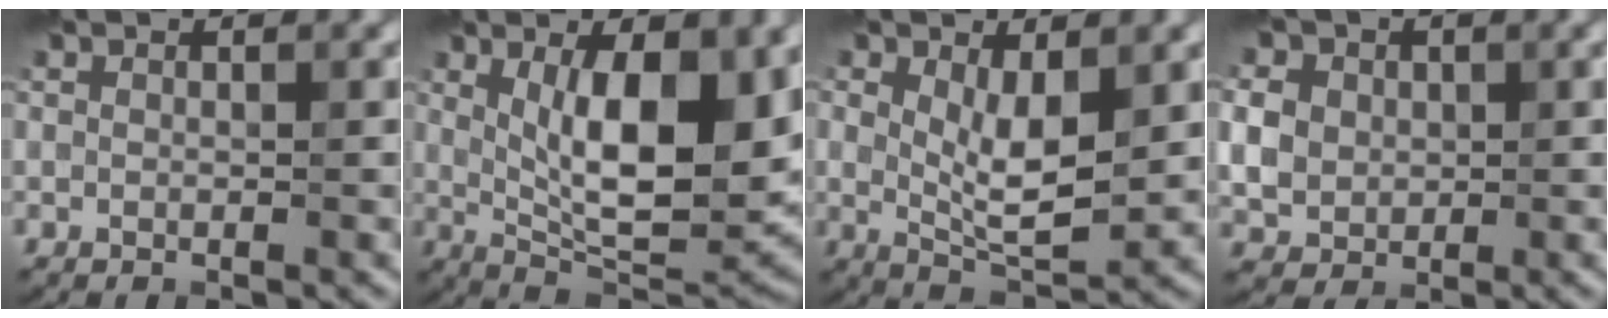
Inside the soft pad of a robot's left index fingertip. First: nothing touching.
{"total": 10.8, "force": [2.0, 3.8, 9.9], "torque": [-0.153, -0.009, 0.038]}
{"total": 5.1, "force": [0.7, 2.4, 4.4], "torque": [-0.089, -0.008, 0.019]}
{"total": 5.4, "force": [1.0, 4.7, 2.5], "torque": [-0.072, 0.017, 0.018]}